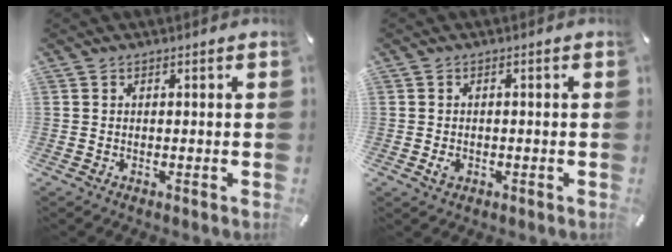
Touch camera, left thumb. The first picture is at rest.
{"total": 2.1, "force": [-0.6, 1.4, 1.3], "torque": [-0.031, -0.001, -0.012]}